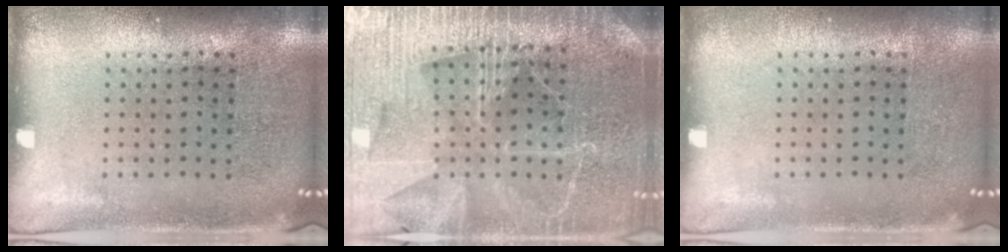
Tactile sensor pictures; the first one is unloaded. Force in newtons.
{"total": 4.4, "press": 4.2, "slide": 1.5}
{"total": 0.0}